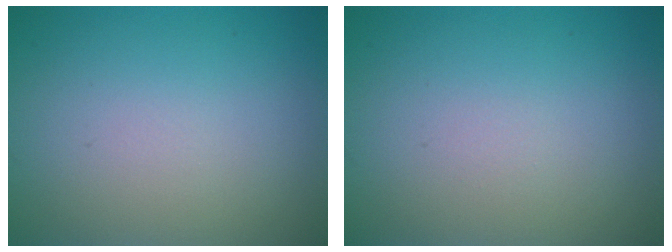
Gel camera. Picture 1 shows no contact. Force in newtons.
{"total": 0.0}